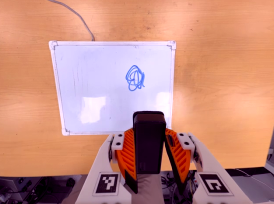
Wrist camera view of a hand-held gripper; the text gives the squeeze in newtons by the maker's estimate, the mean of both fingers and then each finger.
{"total": 3.8, "left": 2.9, "right": 4.8}